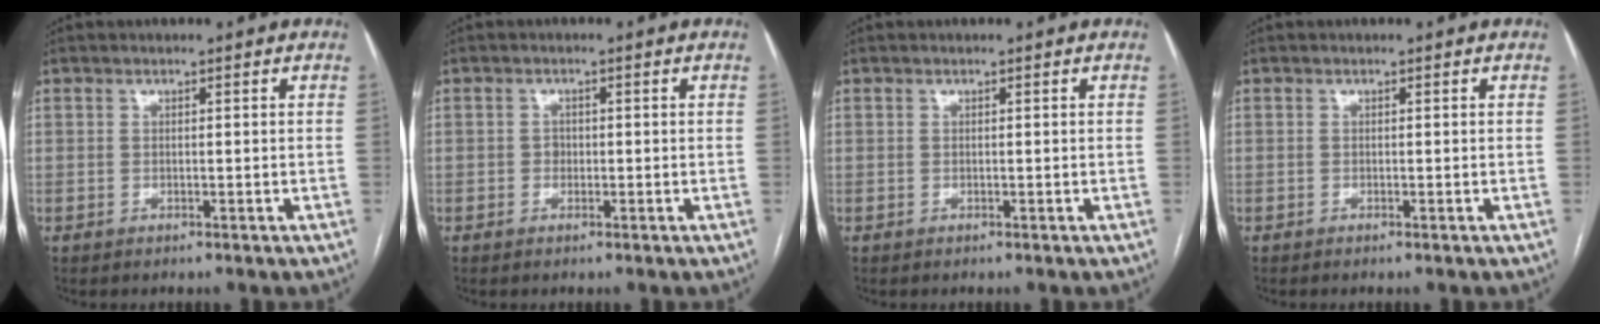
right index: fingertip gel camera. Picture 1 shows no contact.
{"total": 1.0, "force": [-0.1, 0.8, 0.5], "torque": [-0.005, 0.003, -0.002]}
{"total": 0.0}
{"total": 0.0}